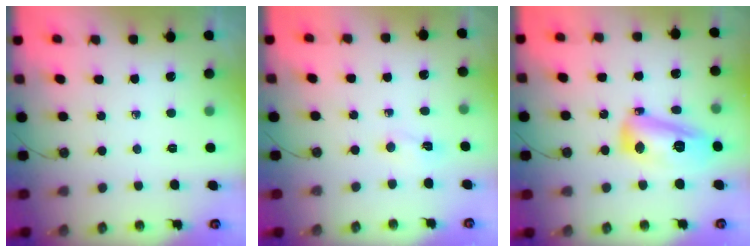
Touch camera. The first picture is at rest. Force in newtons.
{"total": 2.0, "press": 1.9, "slide": 0.6}
{"total": 15.0, "press": 15.0, "slide": 1.1}